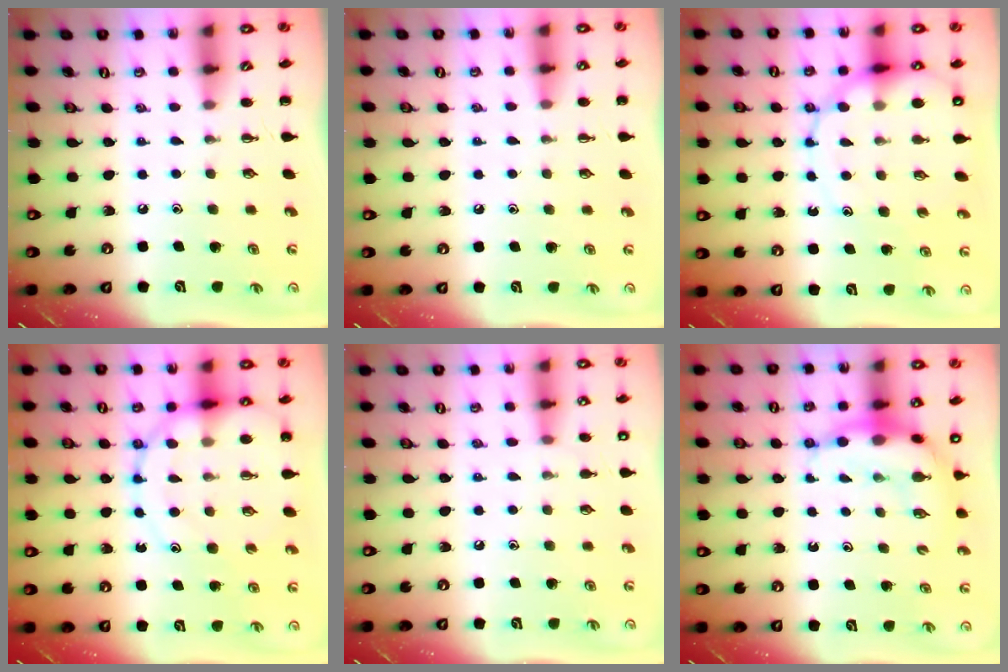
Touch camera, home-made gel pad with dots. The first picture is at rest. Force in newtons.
{"total": 3.6, "press": 3.5, "slide": 1.1}
{"total": 13.4, "press": 13.0, "slide": 3.1}
{"total": 15.0, "press": 14.7, "slide": 2.6}
{"total": 7.4, "press": 7.0, "slide": 2.4}
{"total": 8.7, "press": 8.6, "slide": 1.2}